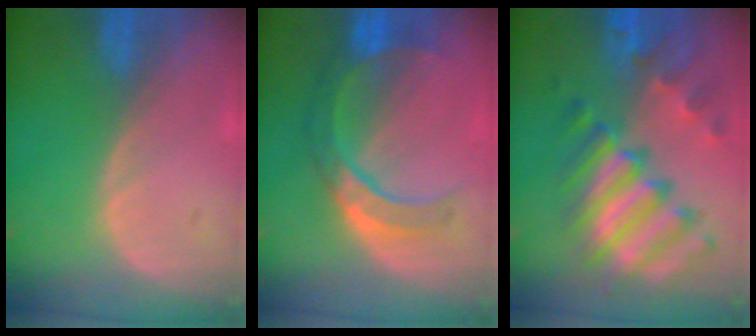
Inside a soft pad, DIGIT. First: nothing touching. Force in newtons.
{"total": 7.0, "press": 7.0, "slide": 0.9}
{"total": 11.5, "press": 9.8, "slide": 6.0}